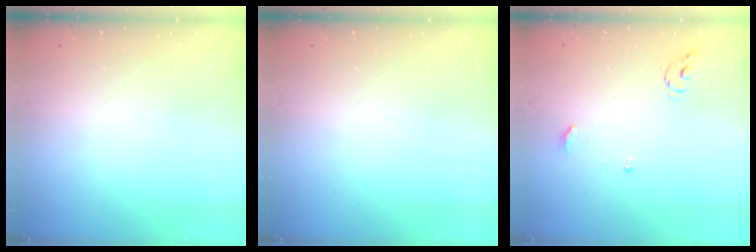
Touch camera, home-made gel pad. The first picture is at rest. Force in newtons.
{"total": 0.0}
{"total": 4.6, "press": 4.6, "slide": 0.3}